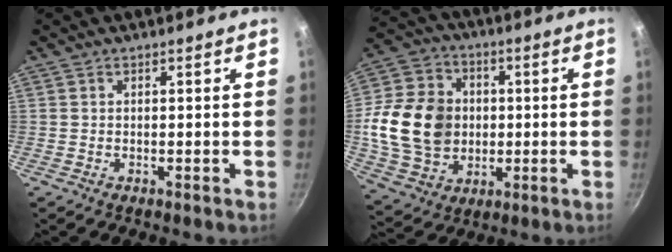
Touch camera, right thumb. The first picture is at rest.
{"total": 19.0, "force": [0.3, 15.3, 11.3], "torque": [-0.195, 0.012, 0.012]}